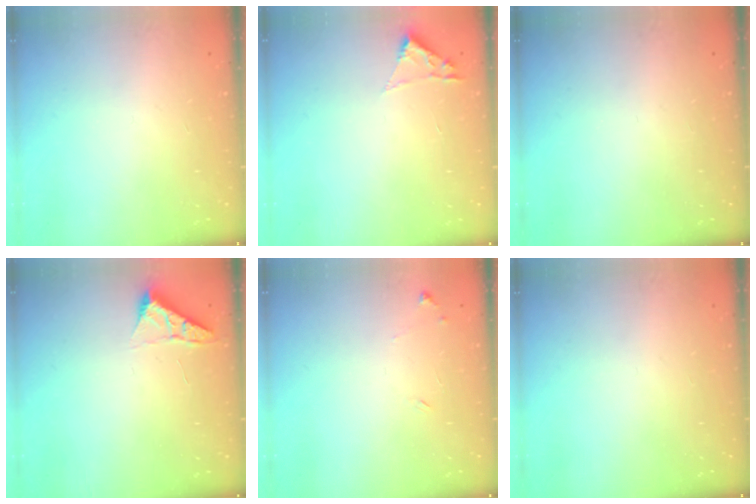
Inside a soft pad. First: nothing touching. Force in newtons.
{"total": 1.8, "press": 1.8, "slide": 0.2}
{"total": 0.0}
{"total": 4.0, "press": 4.0, "slide": 0.5}
{"total": 5.5, "press": 5.4, "slide": 0.4}
{"total": 0.0}